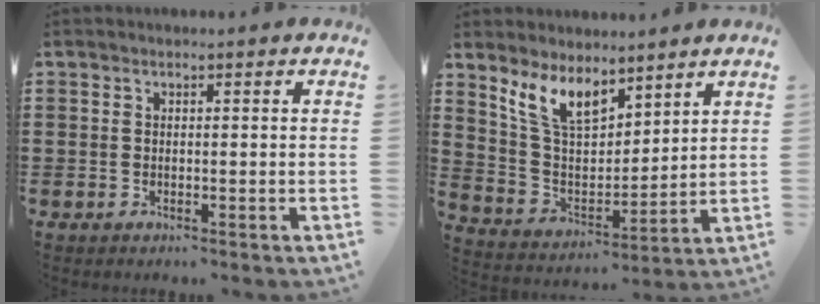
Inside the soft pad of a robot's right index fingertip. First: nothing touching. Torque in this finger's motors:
{"motor_torque": [1.07, 1.07, 0.62, 0.18]}